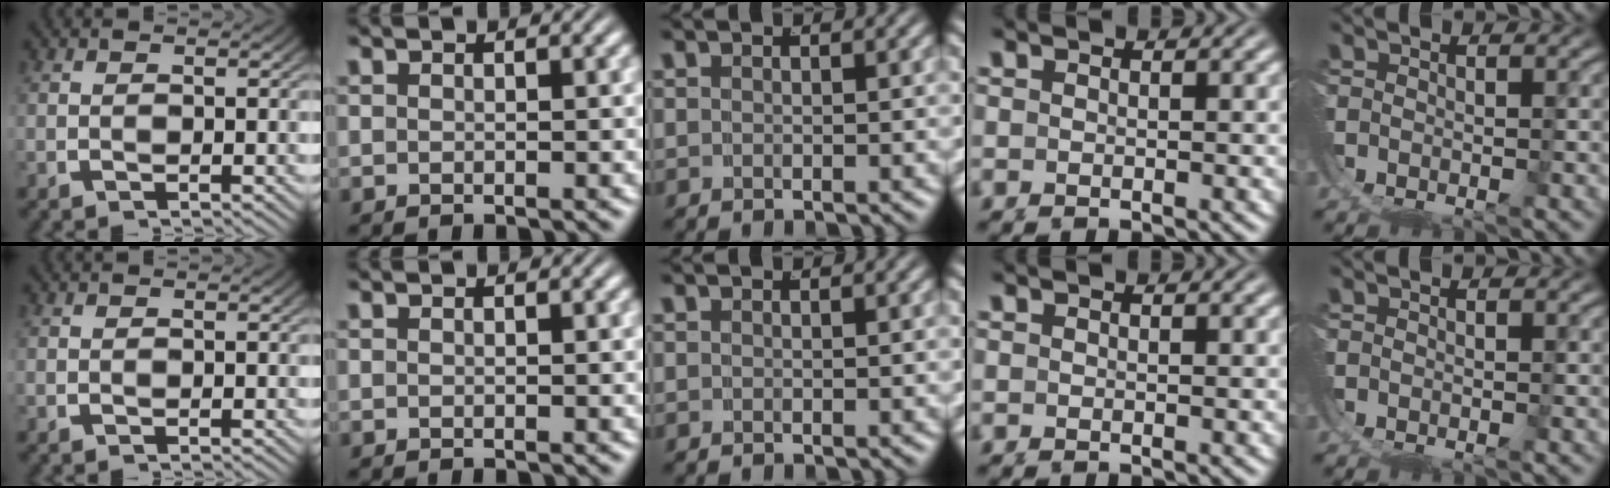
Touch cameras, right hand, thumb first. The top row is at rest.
{}